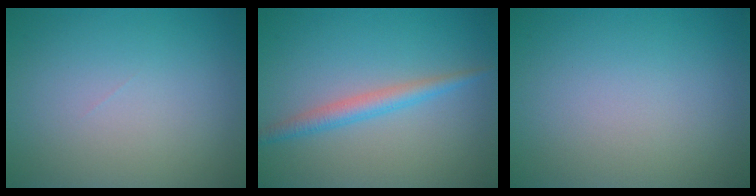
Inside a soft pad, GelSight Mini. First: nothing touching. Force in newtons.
{"total": 2.3, "press": 2.3, "slide": 0.1}
{"total": 0.0}